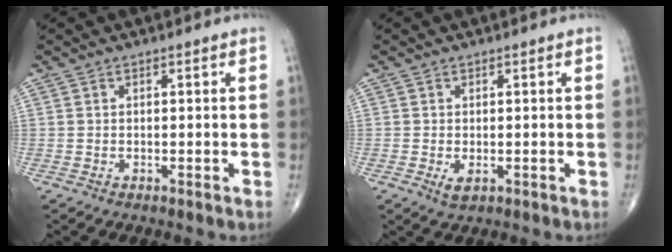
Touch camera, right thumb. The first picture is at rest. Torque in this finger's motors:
{"motor_torque": [-0.13, 0.03, 0.15, 0.38, -0.01]}